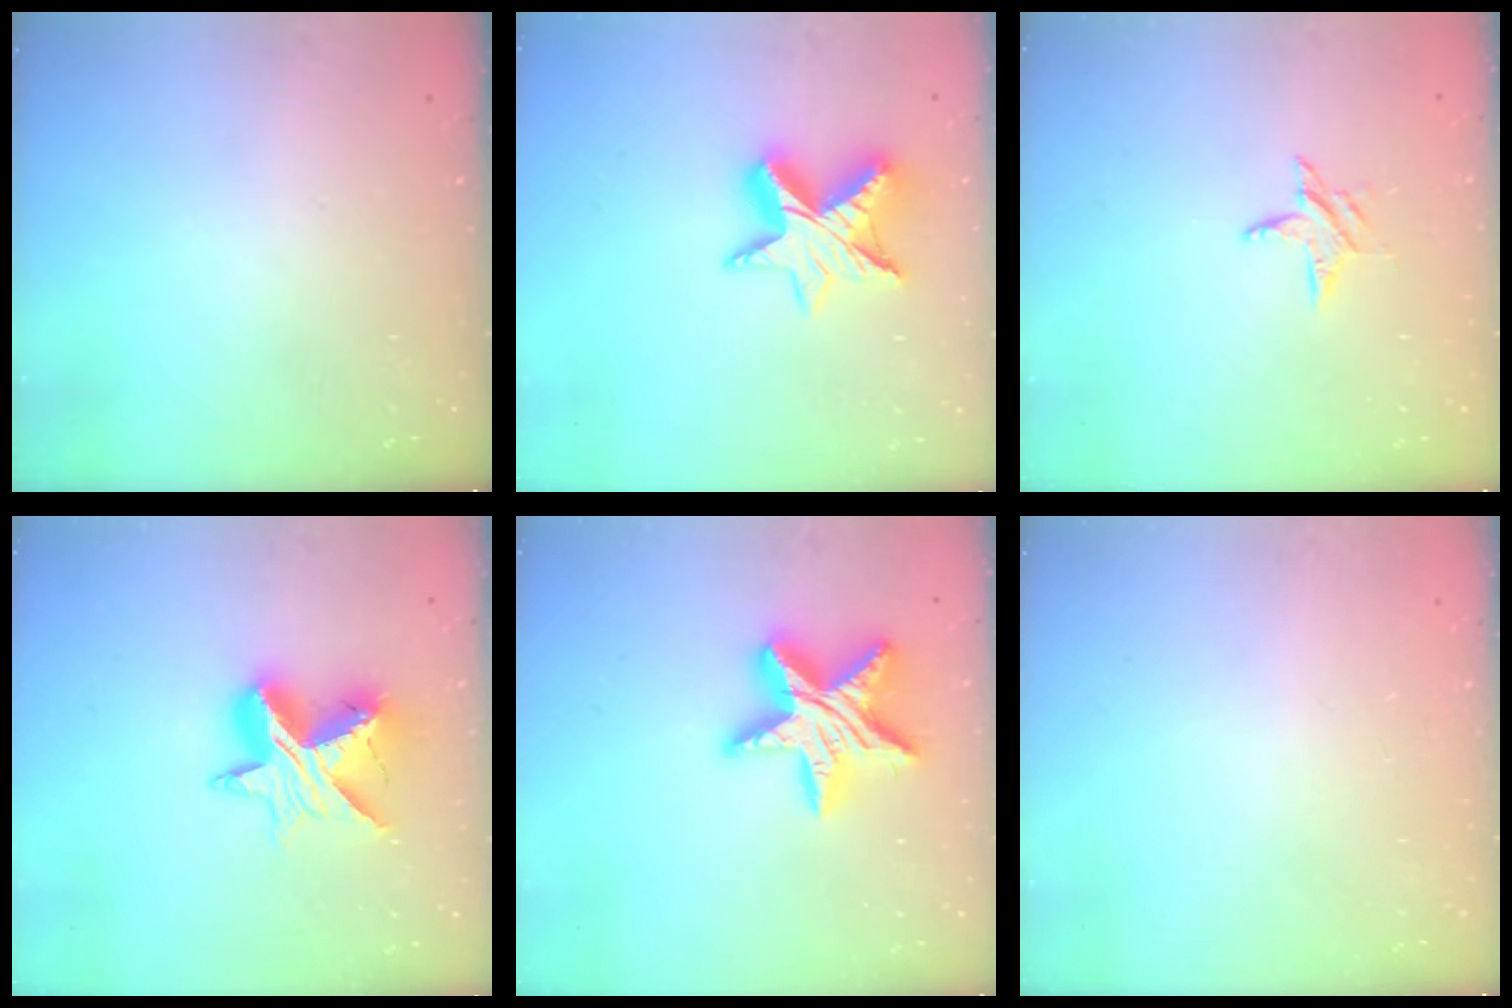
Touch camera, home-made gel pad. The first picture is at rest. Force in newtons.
{"total": 11.7, "press": 11.7, "slide": 1.0}
{"total": 6.1, "press": 6.1, "slide": 0.5}
{"total": 13.1, "press": 13.1, "slide": 1.0}
{"total": 18.2, "press": 18.2, "slide": 1.3}
{"total": 0.0}